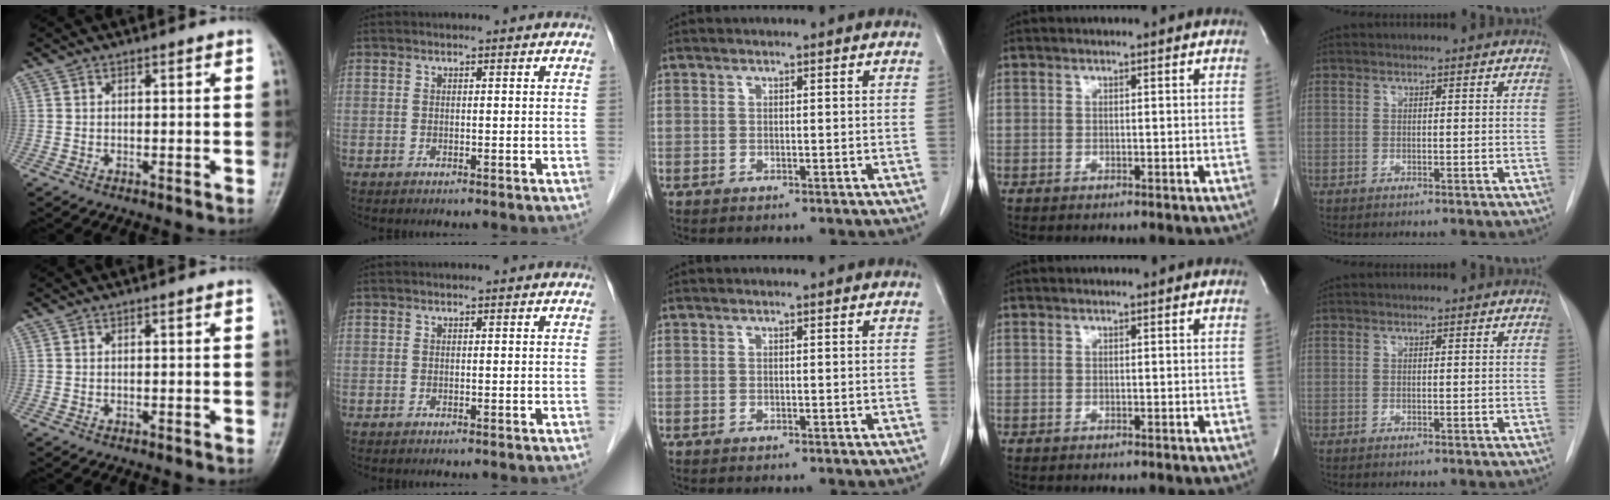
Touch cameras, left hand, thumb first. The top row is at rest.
{}